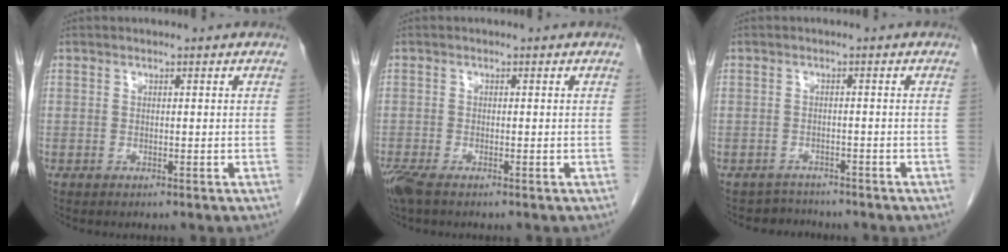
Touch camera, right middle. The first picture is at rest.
{"total": 3.4, "force": [-2.4, 0.9, 2.2], "torque": [-0.052, -0.012, -0.046]}
{"total": 2.7, "force": [-2.4, 0.7, -1.0], "torque": [0.013, -0.006, -0.039]}